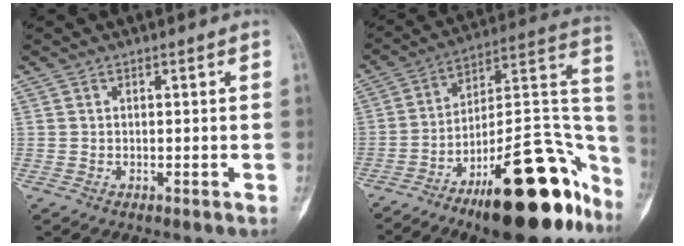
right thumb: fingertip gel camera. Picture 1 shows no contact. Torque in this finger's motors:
{"motor_torque": [3.02, 0.84, 1.35, -1.43, 0.50]}